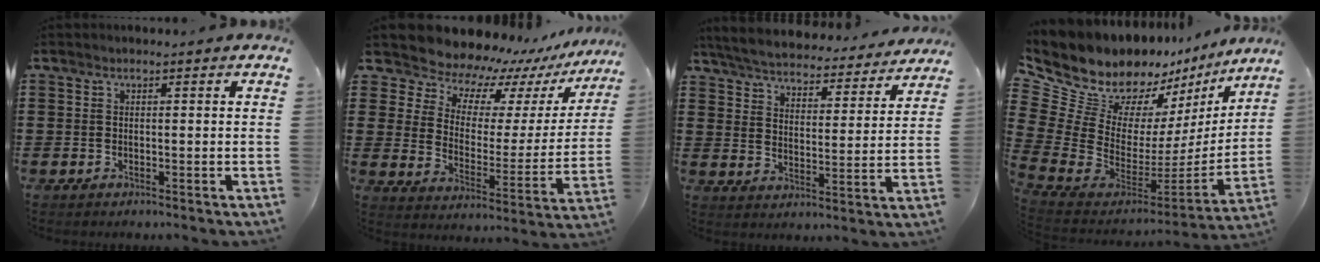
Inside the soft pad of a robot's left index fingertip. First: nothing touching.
{"total": 9.1, "force": [8.7, 2.8, 0.4], "torque": [-0.060, -0.073, 0.152]}
{"total": 5.0, "force": [5.0, -0.1, 0.5], "torque": [-0.038, -0.038, 0.082]}
{"total": 13.7, "force": [9.7, 7.7, 5.9], "torque": [-0.175, -0.089, 0.172]}